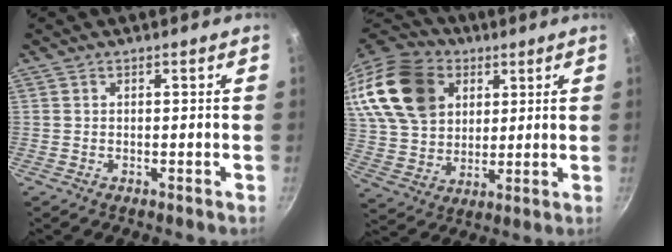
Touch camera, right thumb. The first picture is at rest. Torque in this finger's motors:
{"motor_torque": [-0.08, 2.02, 0.83, -0.56, 0.20]}